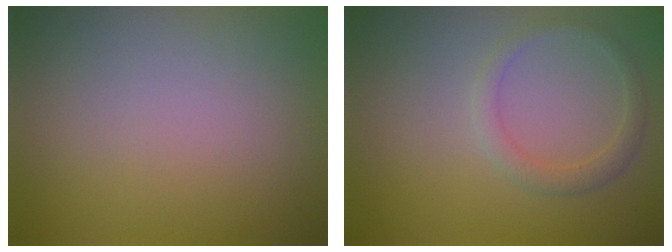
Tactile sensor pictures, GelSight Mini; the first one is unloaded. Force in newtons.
{"total": 1.9, "press": 1.9, "slide": 0.1}